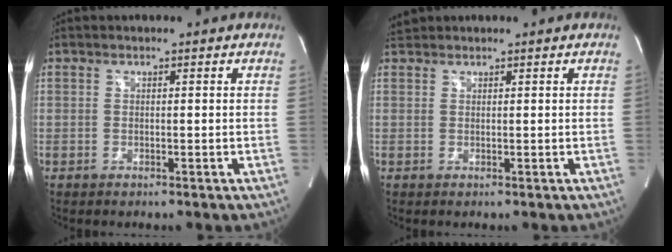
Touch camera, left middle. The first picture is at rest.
{"total": 1.3, "force": [1.3, 0.2, -0.2], "torque": [-0.009, 0.012, 0.029]}